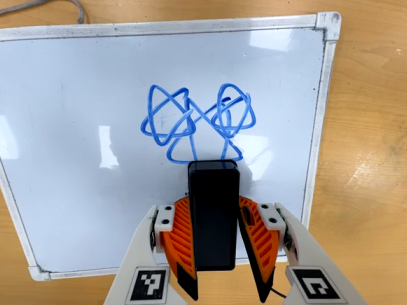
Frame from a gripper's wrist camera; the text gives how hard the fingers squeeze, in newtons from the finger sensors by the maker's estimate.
{"total": 7.0, "left": 6.1, "right": 7.8}